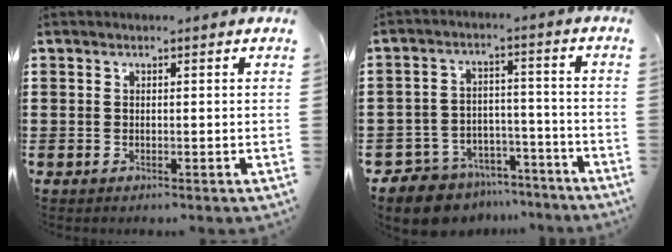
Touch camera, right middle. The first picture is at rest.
{"total": 7.5, "force": [-7.1, 2.3, 0.5], "torque": [-0.016, 0.027, -0.142]}